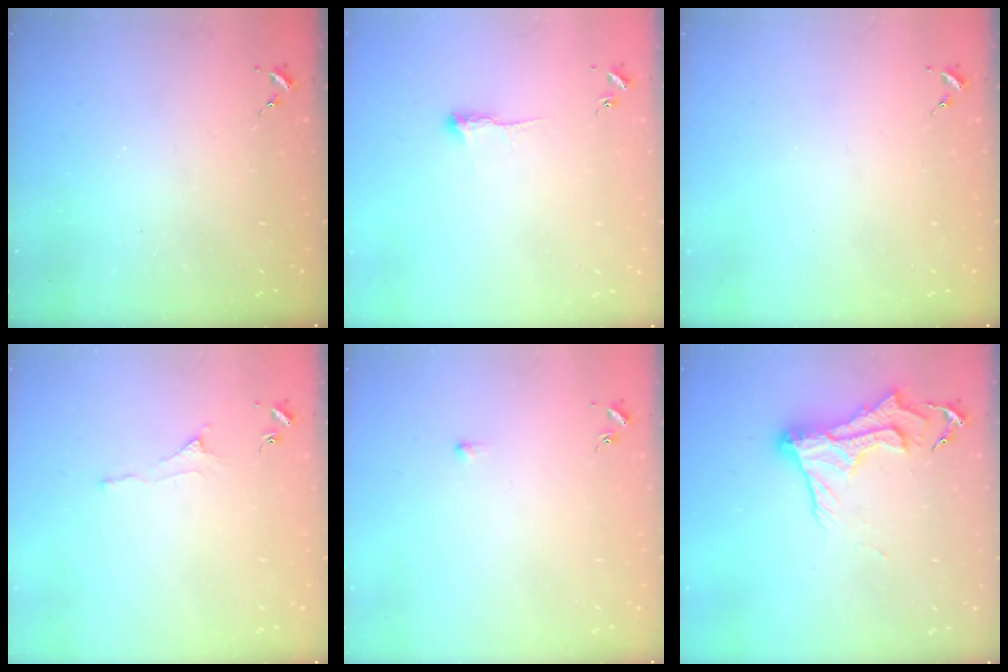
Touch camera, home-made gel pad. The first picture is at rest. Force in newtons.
{"total": 4.4, "press": 4.3, "slide": 0.7}
{"total": 0.0}
{"total": 3.7, "press": 3.6, "slide": 0.7}
{"total": 2.7, "press": 2.7, "slide": 0.6}
{"total": 13.1, "press": 13.1, "slide": 1.5}